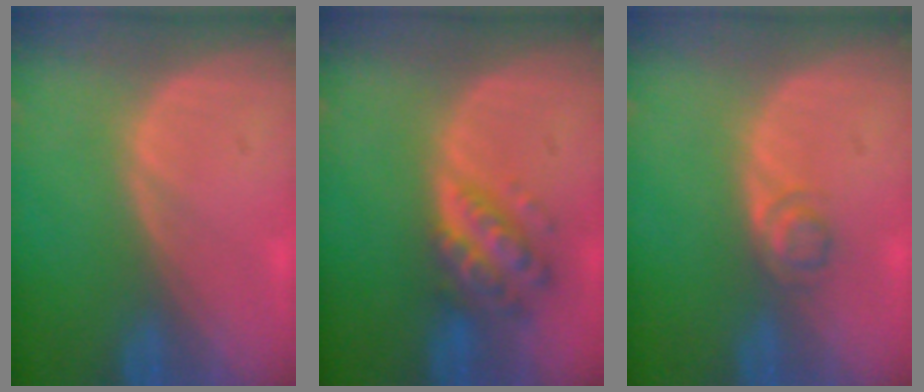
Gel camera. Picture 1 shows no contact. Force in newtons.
{"total": 6.3, "press": 5.7, "slide": 2.6}
{"total": 2.2, "press": 2.2, "slide": 0.2}